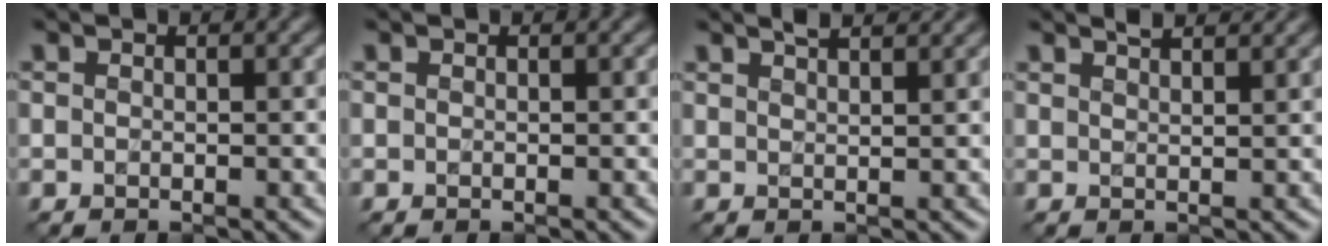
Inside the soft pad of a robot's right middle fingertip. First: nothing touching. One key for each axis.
{"total": 0.0}
{"total": 3.0, "fx": 2.4, "fy": 0.9, "fz": 1.6, "tx": 0.002, "ty": 0.014, "tz": 0.013}
{"total": 2.6, "fx": 2.2, "fy": 0.7, "fz": 1.2, "tx": 0.001, "ty": 0.009, "tz": 0.015}